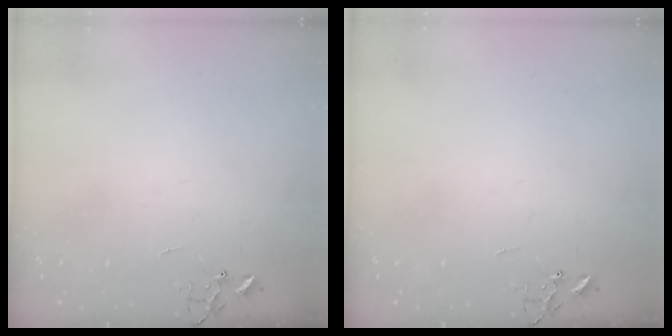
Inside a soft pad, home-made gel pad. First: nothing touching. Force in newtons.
{"total": 0.0}